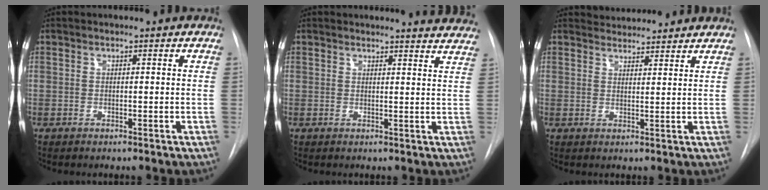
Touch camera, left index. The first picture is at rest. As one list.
[{"total": 8.0, "force": [7.9, 0.3, 1.2], "torque": [-0.002, -0.036, 0.062]}, {"total": 5.3, "force": [5.2, 0.8, 0.6], "torque": [-0.010, 0.017, 0.067]}]